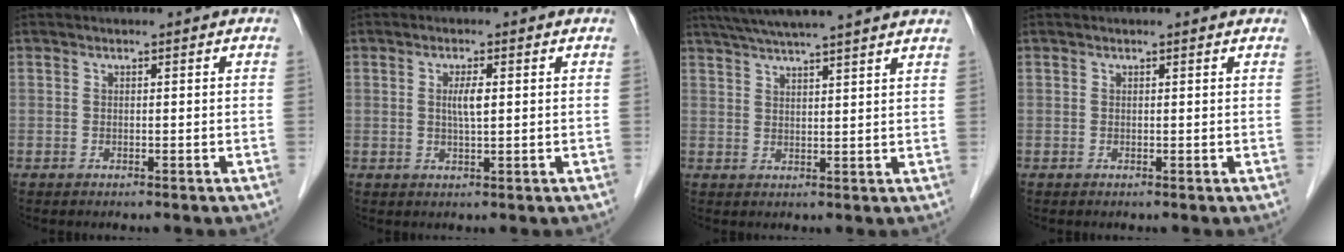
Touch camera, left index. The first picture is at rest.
{"total": 2.5, "force": [0.4, 0.3, 2.5], "torque": [-0.047, 0.000, 0.006]}
{"total": 14.4, "force": [12.5, -0.5, 7.3], "torque": [-0.124, 0.032, 0.166]}
{"total": 0.9, "force": [0.9, 0.0, 0.1], "torque": [-0.011, 0.001, 0.007]}